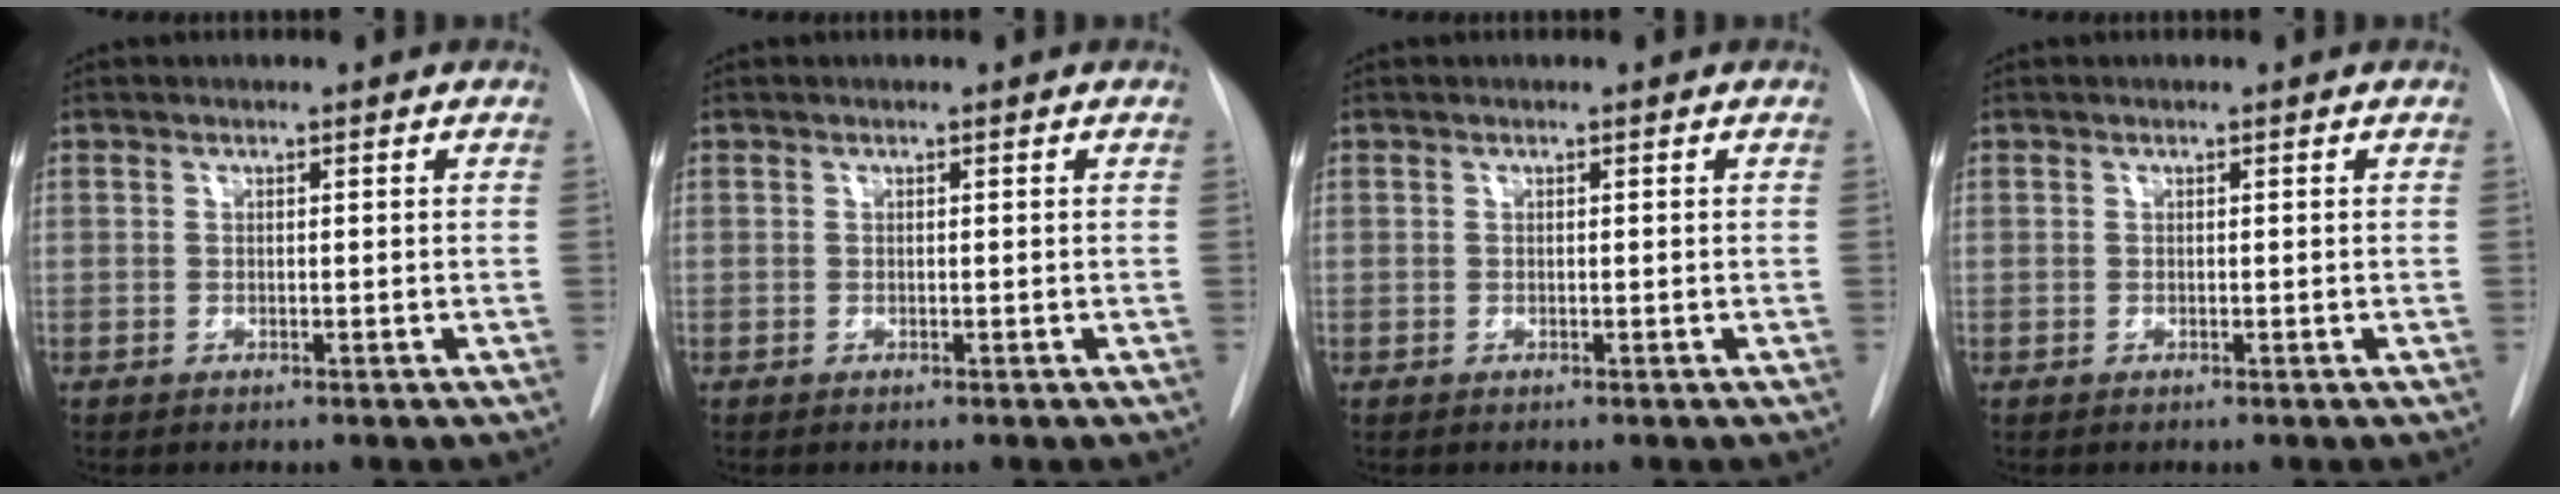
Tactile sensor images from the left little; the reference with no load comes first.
{"total": 0.0}
{"total": 0.0}
{"total": 0.0}